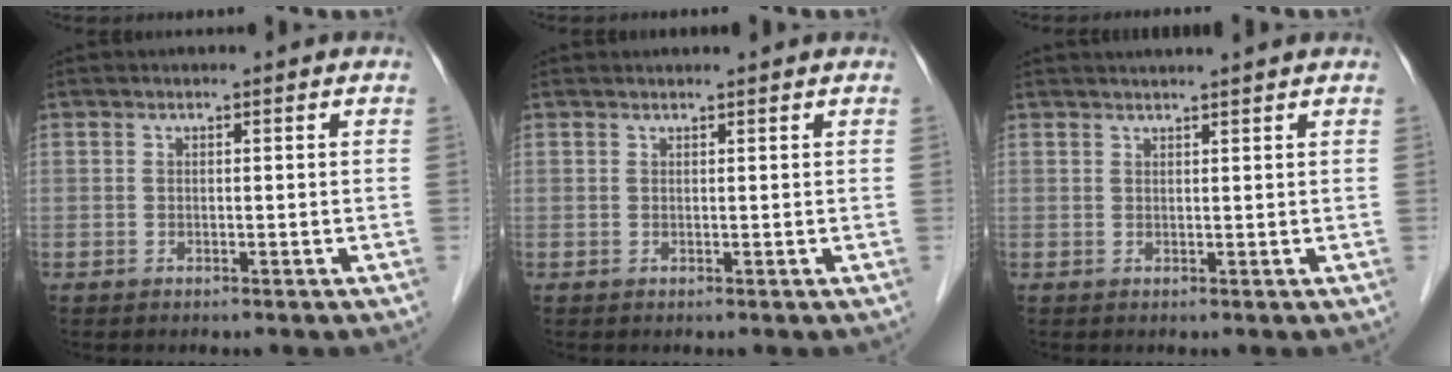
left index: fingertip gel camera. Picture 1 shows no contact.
{"total": 1.5, "force": [1.5, 0.1, 0.3], "torque": [-0.007, 0.016, 0.023]}
{"total": 4.7, "force": [4.2, -0.4, 1.9], "torque": [-0.022, 0.025, 0.053]}